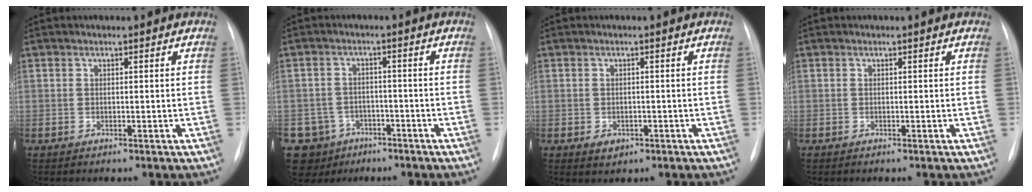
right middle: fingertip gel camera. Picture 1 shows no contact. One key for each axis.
{"total": 7.3, "fx": -4.1, "fy": 6.1, "fz": 0.3, "tx": -0.006, "ty": 0.012, "tz": -0.057}
{"total": 2.1, "fx": -0.9, "fy": 1.5, "fz": 1.0, "tx": -0.011, "ty": 0.002, "tz": -0.004}
{"total": 1.0, "fx": -0.9, "fy": 0.4, "fz": 0.3, "tx": -0.008, "ty": -0.001, "tz": -0.011}